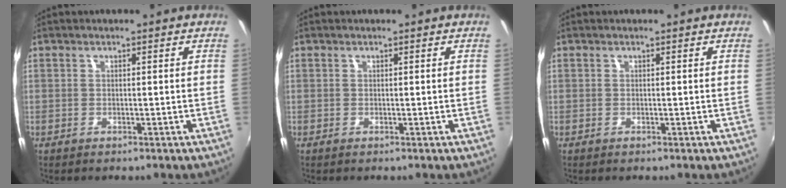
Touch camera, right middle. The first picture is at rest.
{"total": 0.0}
{"total": 0.0}